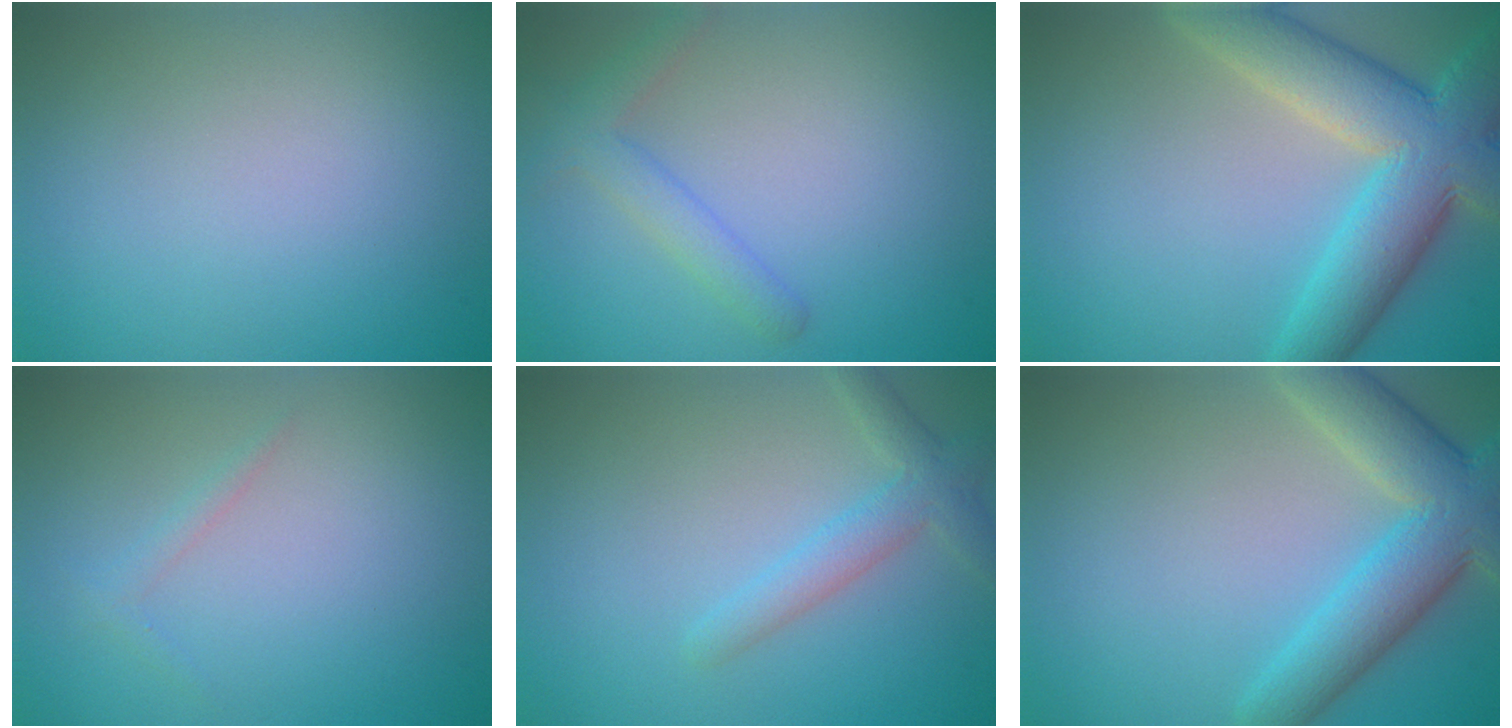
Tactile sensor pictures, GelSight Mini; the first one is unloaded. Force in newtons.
{"total": 2.3, "press": 2.3, "slide": 0.2}
{"total": 9.7, "press": 9.7, "slide": 0.6}
{"total": 0.9, "press": 0.9, "slide": 0.0}
{"total": 2.8, "press": 2.8, "slide": 0.1}
{"total": 7.7, "press": 7.7, "slide": 0.4}